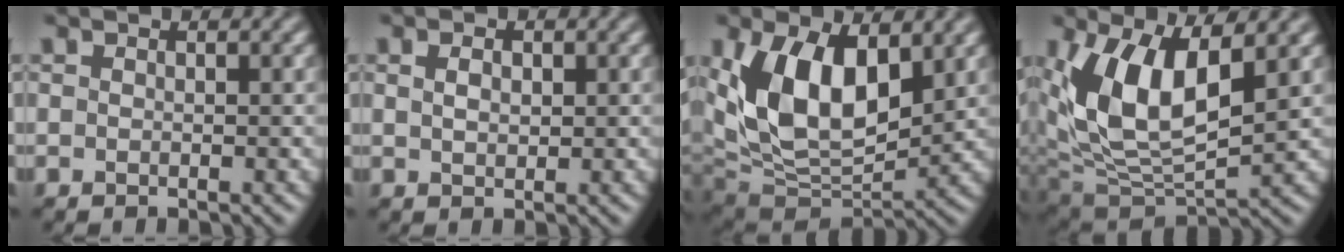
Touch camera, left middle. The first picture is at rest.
{"total": 1.5, "force": [0.5, 0.9, 1.1], "torque": [-0.016, -0.002, 0.014]}
{"total": 10.9, "force": [3.0, 6.0, 8.6], "torque": [-0.160, -0.008, 0.046]}
{"total": 8.9, "force": [3.0, 4.3, 7.2], "torque": [-0.149, -0.014, 0.054]}